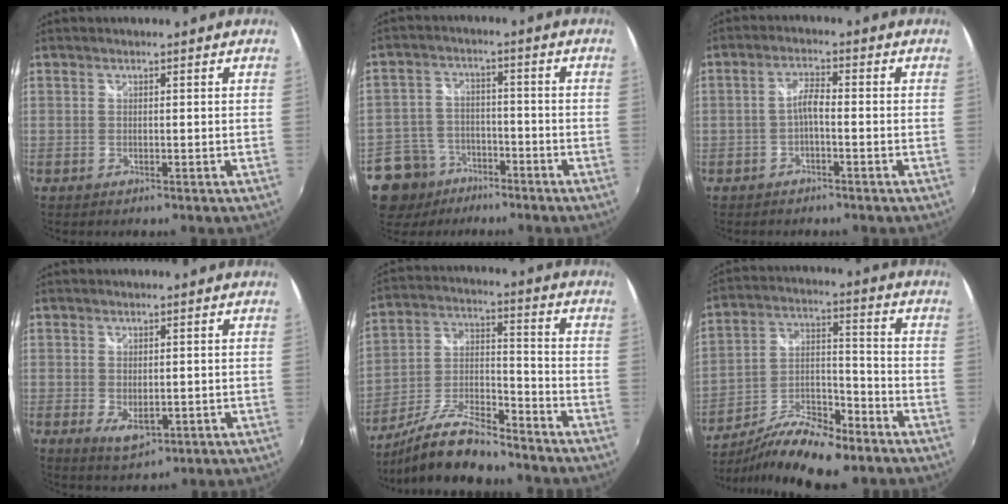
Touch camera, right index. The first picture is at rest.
{"total": 10.7, "force": [-6.5, 8.2, 2.3], "torque": [-0.077, 0.021, -0.099]}
{"total": 2.8, "force": [-1.2, 0.6, 2.5], "torque": [-0.053, 0.008, -0.024]}
{"total": 4.1, "force": [-0.7, 2.4, 3.2], "torque": [-0.055, -0.014, -0.005]}
{"total": 14.4, "force": [-11.8, 4.0, 7.1], "torque": [-0.156, 0.000, -0.215]}
{"total": 15.8, "force": [-12.2, 4.6, 8.8], "torque": [-0.175, -0.008, -0.217]}